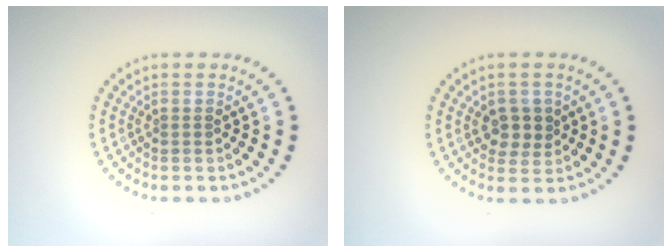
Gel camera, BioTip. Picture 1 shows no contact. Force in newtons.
{"total": 2.4, "press": 2.3, "slide": 0.7}